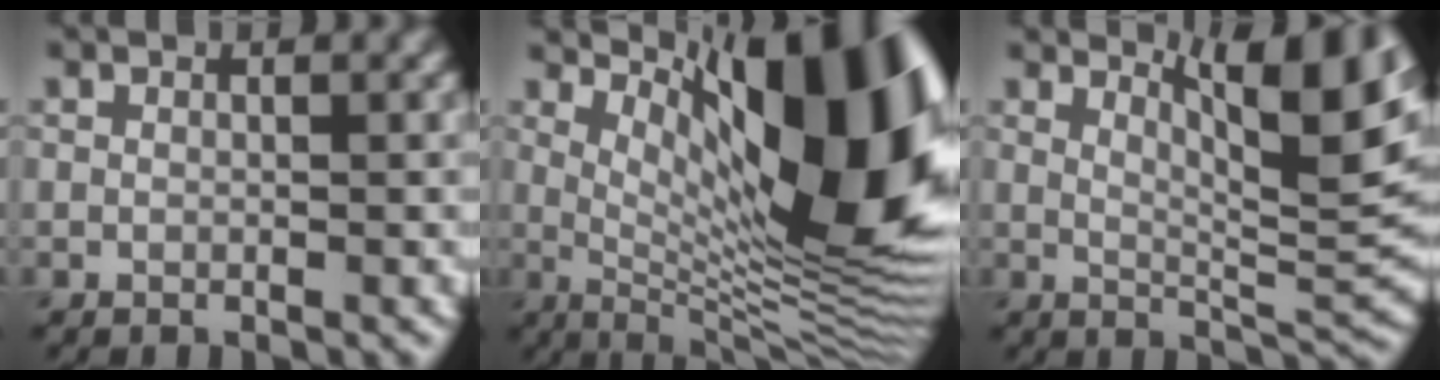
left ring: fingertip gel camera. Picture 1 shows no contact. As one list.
[{"total": 16.1, "force": [5.6, 5.0, 14.3], "torque": [-0.184, 0.001, 0.092]}, {"total": 9.8, "force": [5.2, 2.3, 8.0], "torque": [-0.110, 0.009, 0.089]}]